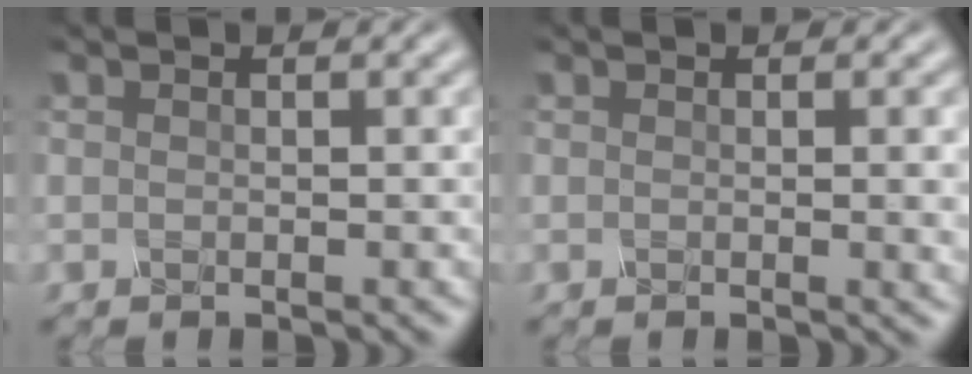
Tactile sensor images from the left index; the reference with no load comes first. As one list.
[{"total": 2.3, "force": [0.0, 0.7, 2.2], "torque": [-0.019, 0.000, -0.003]}]